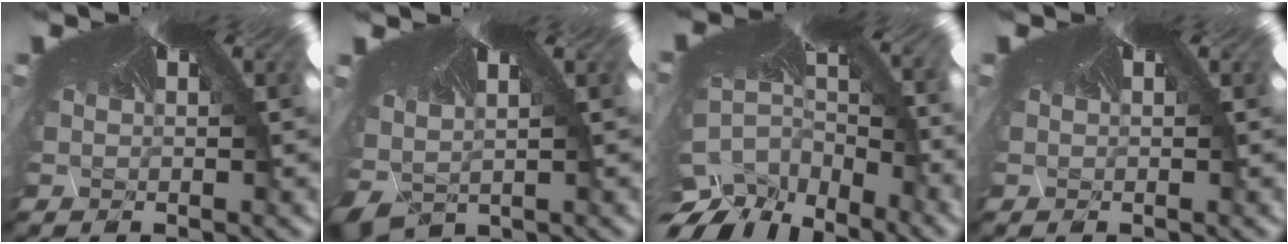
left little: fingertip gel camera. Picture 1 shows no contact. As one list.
[{"total": 3.0, "force": [-3.0, -0.1, 0.0], "torque": [-0.027, -0.041, -0.023]}, {"total": 9.0, "force": [-8.9, 0.0, 1.6], "torque": [-0.014, -0.067, -0.107]}, {"total": 0.0}]